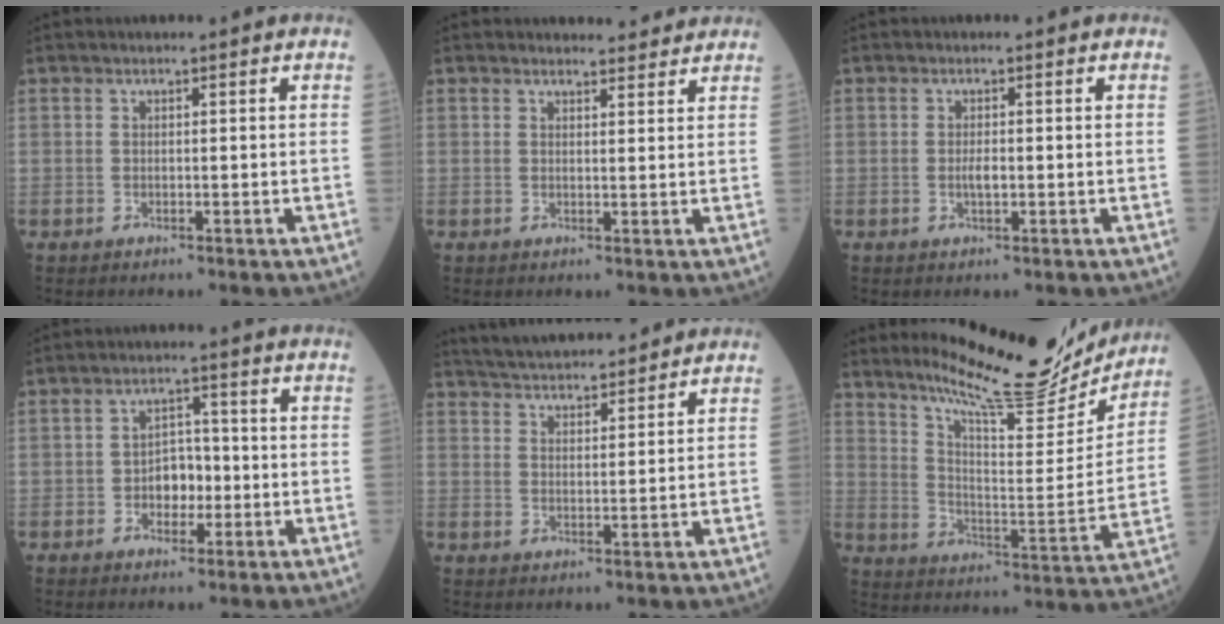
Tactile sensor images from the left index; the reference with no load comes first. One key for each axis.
{"total": 3.4, "fx": 3.3, "fy": 0.9, "fz": 0.0, "tx": -0.004, "ty": -0.003, "tz": 0.033}
{"total": 1.5, "fx": -0.6, "fy": 0.4, "fz": 1.3, "tx": -0.029, "ty": -0.005, "tz": -0.008}
{"total": 4.6, "fx": -1.5, "fy": 3.0, "fz": 3.2, "tx": -0.053, "ty": 0.008, "tz": -0.025}
{"total": 11.8, "fx": 11.0, "fy": 1.9, "fz": 3.7, "tx": -0.064, "ty": 0.020, "tz": 0.170}
{"total": 19.2, "fx": 17.1, "fy": 2.6, "fz": 8.3, "tx": -0.136, "ty": -0.042, "tz": 0.248}